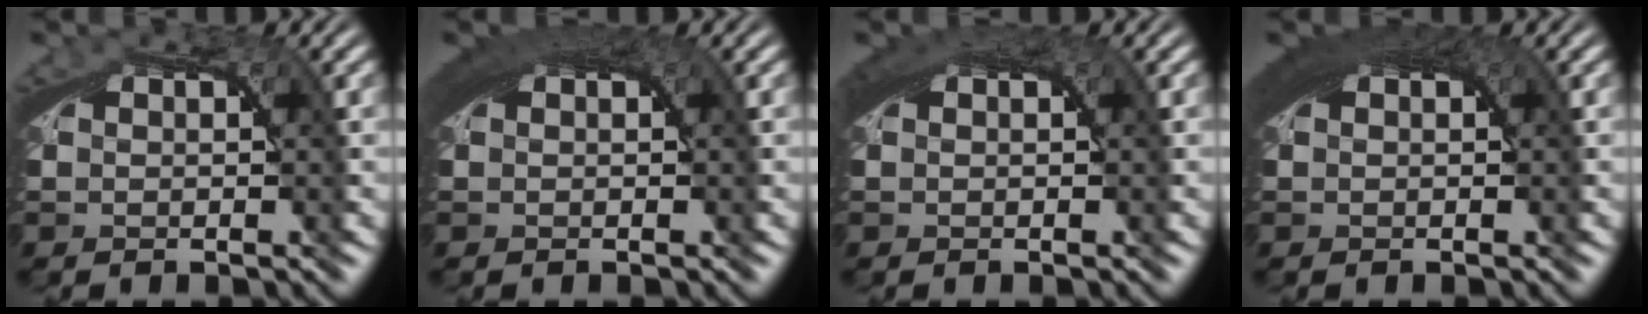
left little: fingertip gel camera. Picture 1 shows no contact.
{"total": 3.8, "force": [1.7, 1.3, 3.1], "torque": [-0.044, 0.013, 0.022]}
{"total": 3.1, "force": [1.4, 1.0, 2.6], "torque": [-0.040, 0.011, 0.019]}
{"total": 5.1, "force": [2.0, 1.8, 4.3], "torque": [-0.059, 0.018, 0.025]}